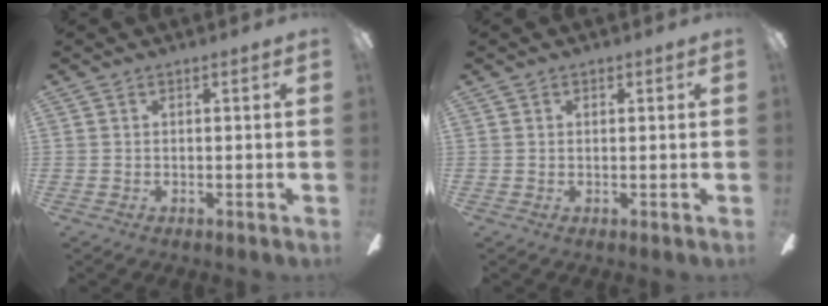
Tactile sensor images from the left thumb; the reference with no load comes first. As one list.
[{"total": 0.7, "force": [0.4, 0.5, 0.1], "torque": [0.005, -0.001, 0.006]}]